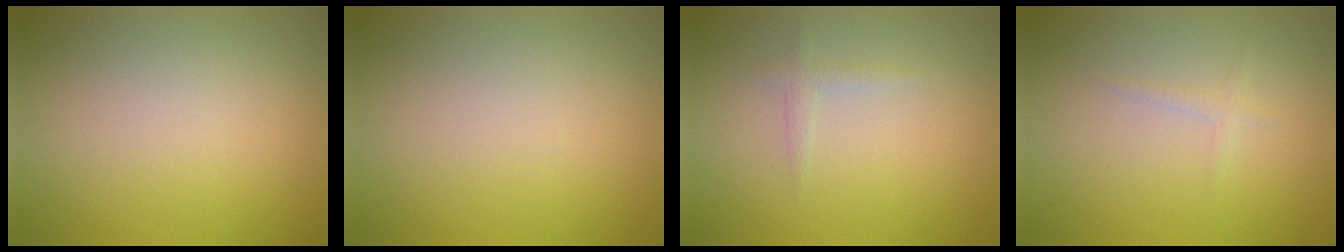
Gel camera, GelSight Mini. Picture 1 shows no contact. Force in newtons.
{"total": 0.0}
{"total": 1.1, "press": 1.1, "slide": 0.0}
{"total": 0.8, "press": 0.8, "slide": 0.1}